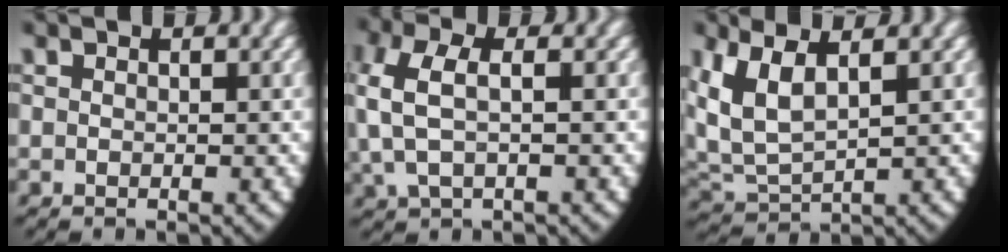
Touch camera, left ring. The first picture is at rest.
{"total": 4.7, "force": [0.6, 3.0, 3.5], "torque": [-0.097, -0.004, 0.016]}
{"total": 7.7, "force": [1.6, 5.9, 4.7], "torque": [-0.149, -0.028, 0.043]}